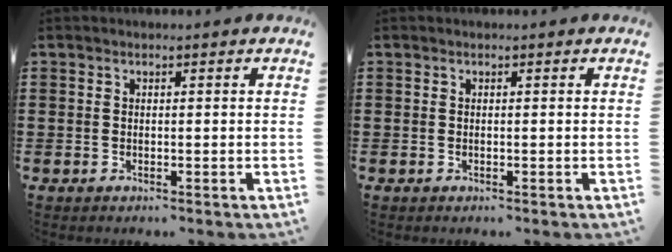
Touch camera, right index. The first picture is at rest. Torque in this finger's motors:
{"motor_torque": [0.05, 0.59, 0.03, 0.01]}